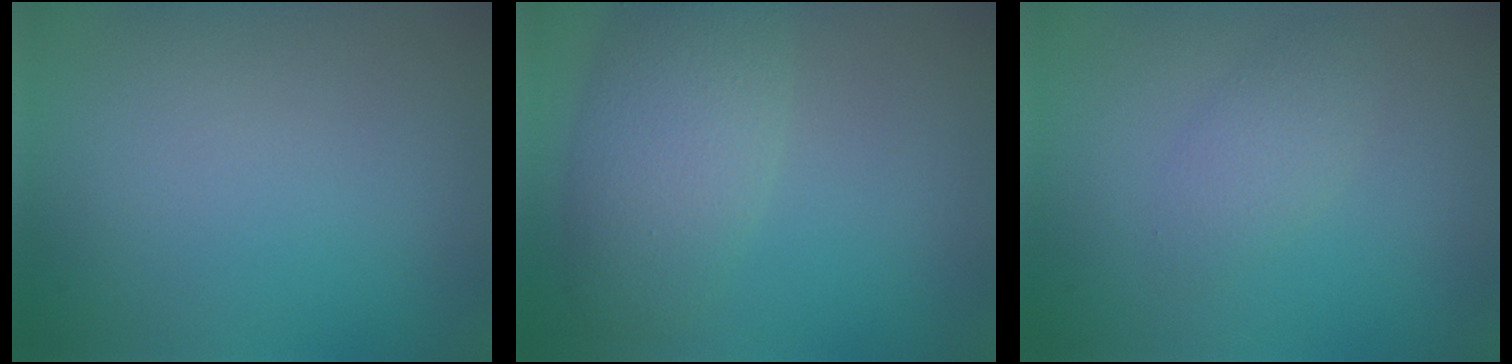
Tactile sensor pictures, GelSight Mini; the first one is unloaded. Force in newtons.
{"total": 4.7, "press": 4.7, "slide": 0.1}
{"total": 1.8, "press": 1.8, "slide": 0.1}